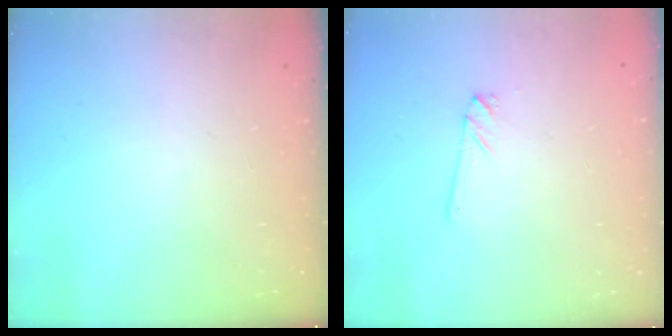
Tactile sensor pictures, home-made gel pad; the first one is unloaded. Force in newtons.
{"total": 1.2, "press": 1.2, "slide": 0.1}